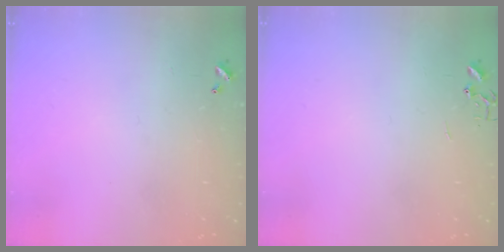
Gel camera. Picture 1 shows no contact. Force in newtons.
{"total": 0.0}